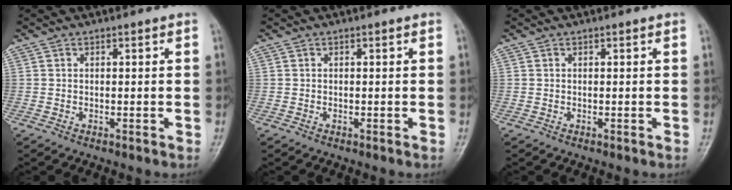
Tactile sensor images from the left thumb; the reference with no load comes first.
{"total": 0.0}
{"total": 0.0}